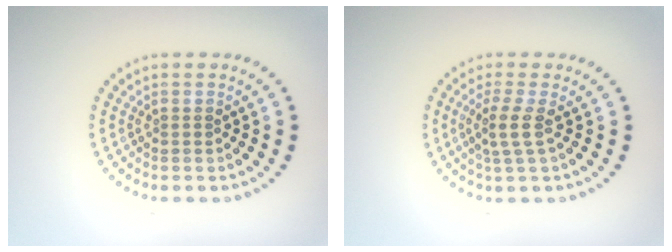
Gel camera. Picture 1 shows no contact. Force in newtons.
{"total": 2.1, "press": 1.6, "slide": 1.4}